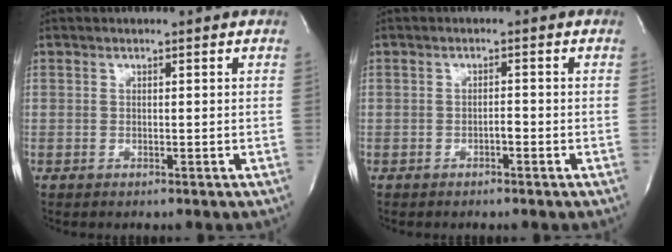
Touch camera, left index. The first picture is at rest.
{"total": 1.0, "force": [-0.6, 0.2, 0.8], "torque": [-0.012, 0.002, -0.011]}